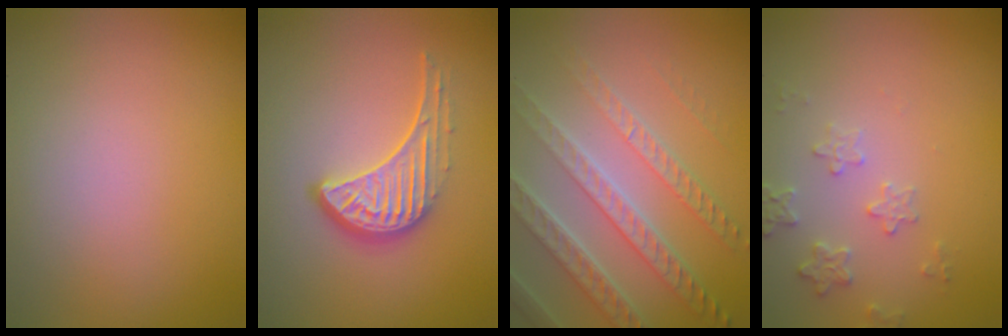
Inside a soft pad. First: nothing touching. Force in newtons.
{"total": 4.6, "press": 3.3, "slide": 3.2}
{"total": 7.0, "press": 5.0, "slide": 5.0}
{"total": 2.2, "press": 2.1, "slide": 0.4}